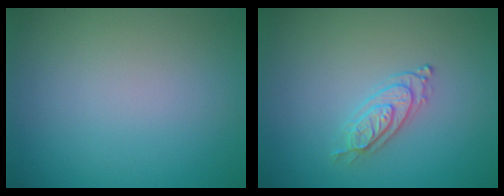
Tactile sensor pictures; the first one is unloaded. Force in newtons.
{"total": 2.2, "press": 2.0, "slide": 0.7}